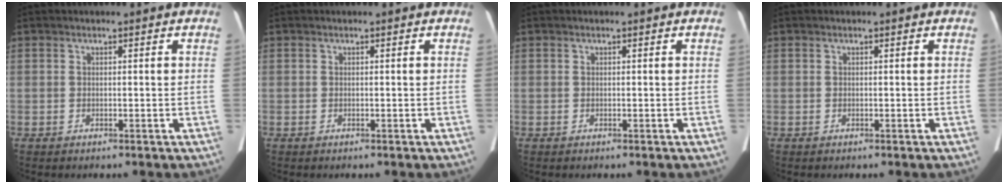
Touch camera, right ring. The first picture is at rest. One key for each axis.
{"total": 0.0}
{"total": 0.0}
{"total": 0.0}